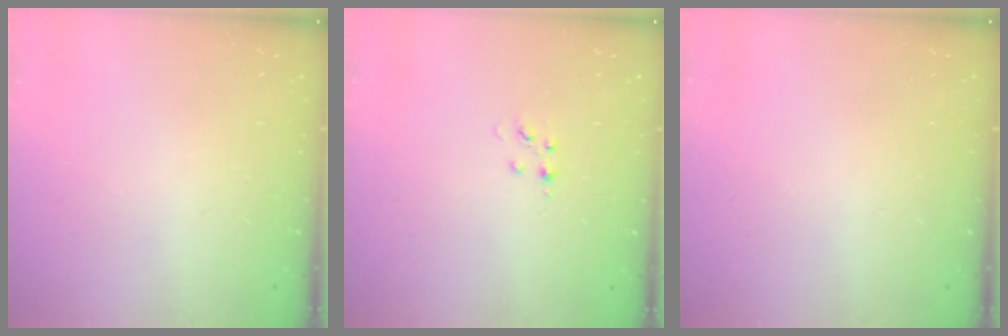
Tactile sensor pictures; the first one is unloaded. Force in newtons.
{"total": 3.8, "press": 3.8, "slide": 0.5}
{"total": 0.0}